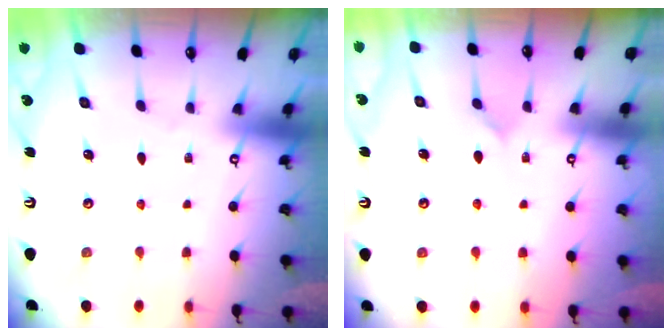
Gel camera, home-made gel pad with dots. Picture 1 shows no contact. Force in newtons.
{"total": 6.2, "press": 6.1, "slide": 0.6}